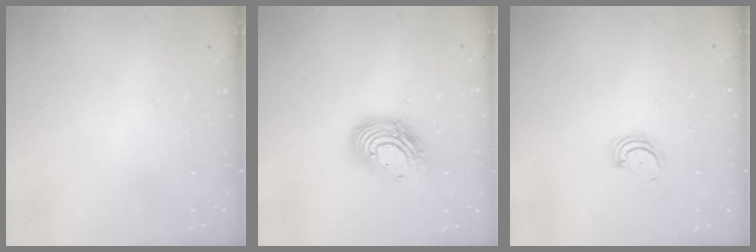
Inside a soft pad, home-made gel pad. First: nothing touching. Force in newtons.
{"total": 13.7, "press": 13.7, "slide": 1.2}
{"total": 3.1, "press": 3.0, "slide": 0.4}